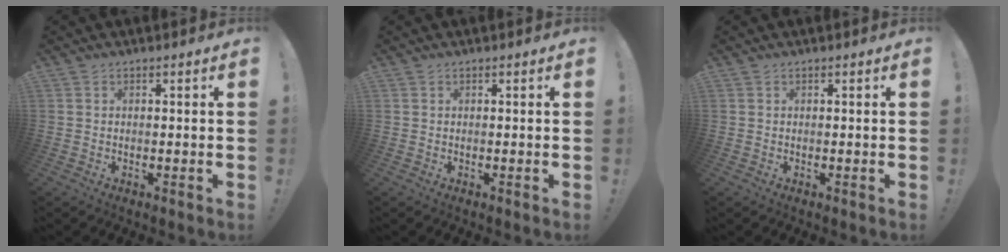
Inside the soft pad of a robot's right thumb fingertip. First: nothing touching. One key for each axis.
{"total": 0.0}
{"total": 0.0}